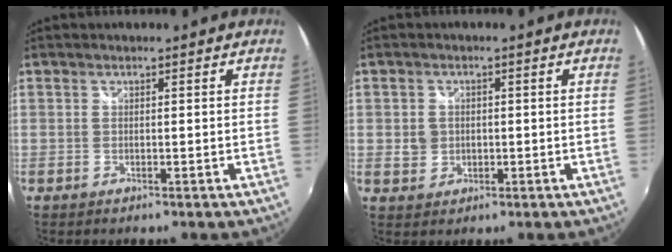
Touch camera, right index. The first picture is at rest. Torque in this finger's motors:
{"motor_torque": [0.28, 0.09, 0.00, 0.00]}